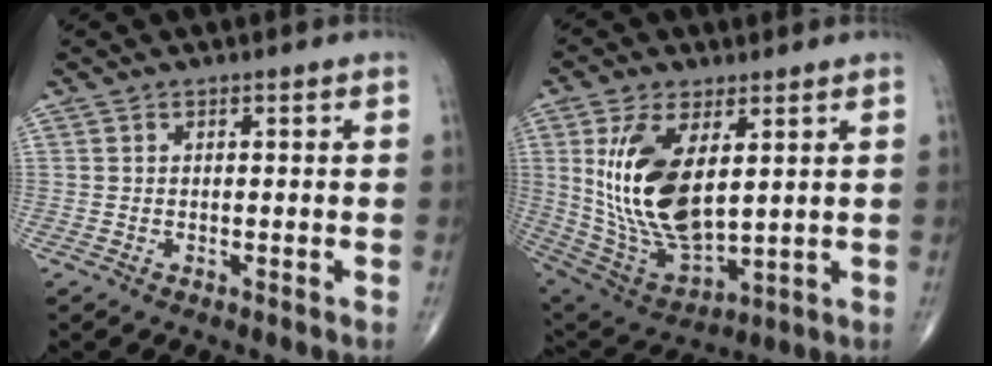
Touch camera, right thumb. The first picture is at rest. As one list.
[{"total": 18.4, "force": [4.0, 9.1, 15.4], "torque": [-0.295, -0.025, 0.093]}]